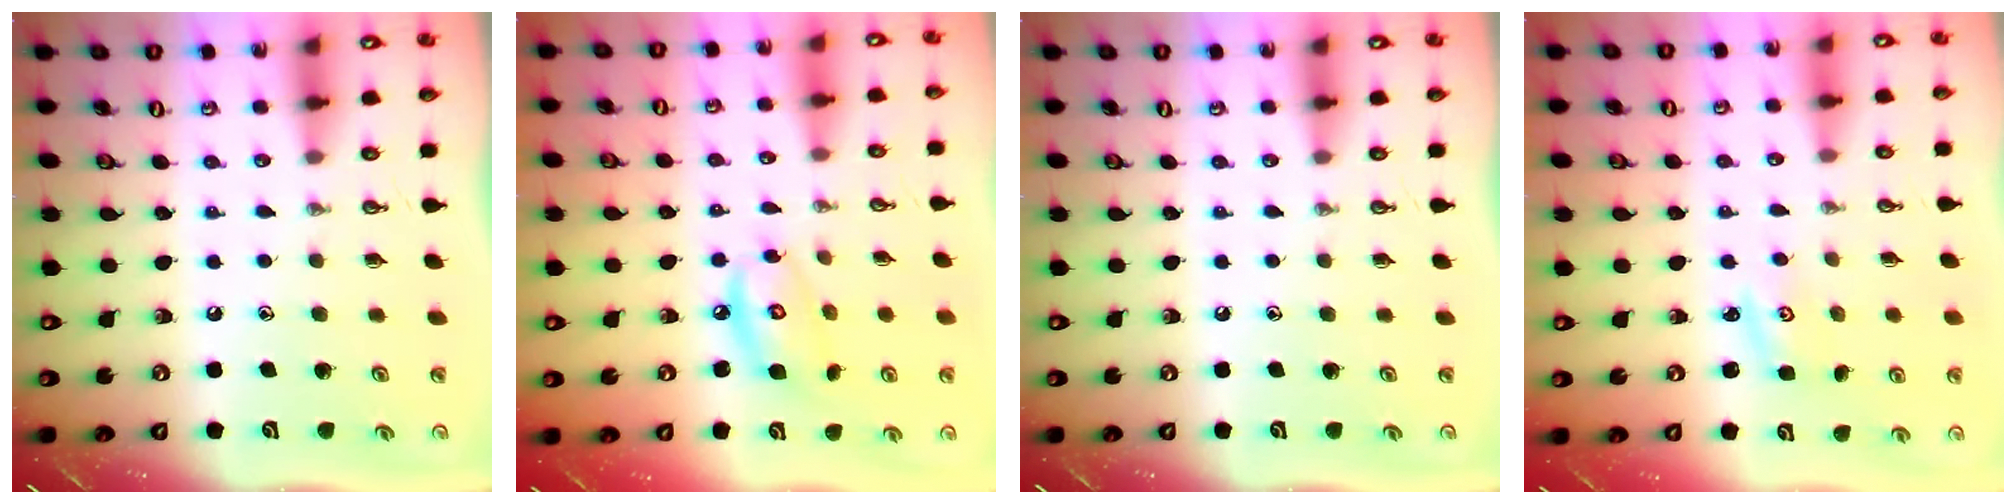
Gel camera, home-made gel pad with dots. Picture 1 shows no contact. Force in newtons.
{"total": 8.7, "press": 8.7, "slide": 0.6}
{"total": 0.0}
{"total": 2.5, "press": 2.5, "slide": 0.4}